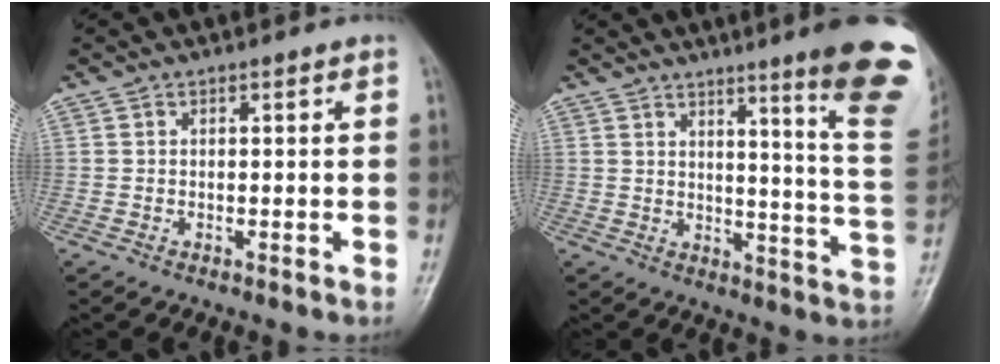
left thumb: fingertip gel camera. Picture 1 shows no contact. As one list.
[{"total": 17.5, "force": [10.3, 0.9, 14.1], "torque": [-0.153, -0.068, 0.122]}]